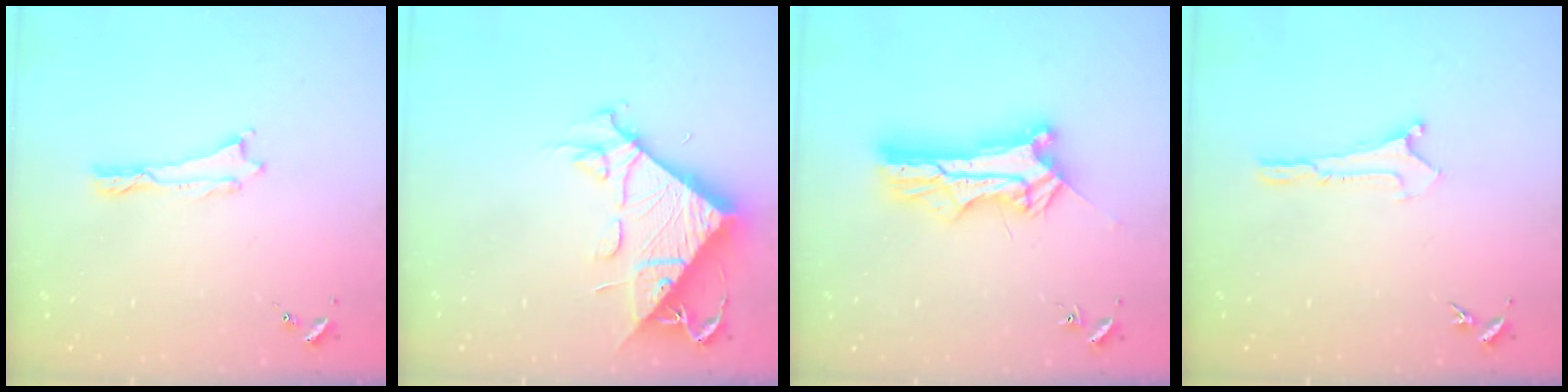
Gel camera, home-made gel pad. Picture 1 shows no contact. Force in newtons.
{"total": 11.0, "press": 11.0, "slide": 1.1}
{"total": 10.0, "press": 9.9, "slide": 1.0}
{"total": 0.0}